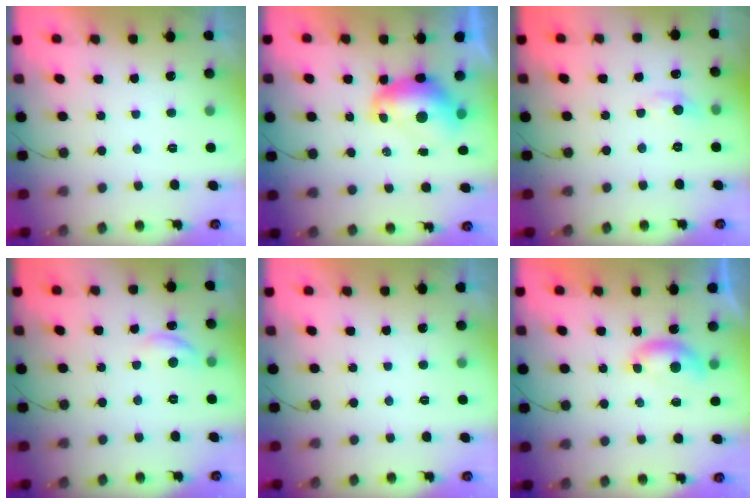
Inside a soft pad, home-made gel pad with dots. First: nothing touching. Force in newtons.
{"total": 8.7, "press": 8.6, "slide": 0.9}
{"total": 2.8, "press": 2.8, "slide": 0.4}
{"total": 7.5, "press": 7.5, "slide": 0.7}
{"total": 0.0}
{"total": 4.5, "press": 4.5, "slide": 0.6}